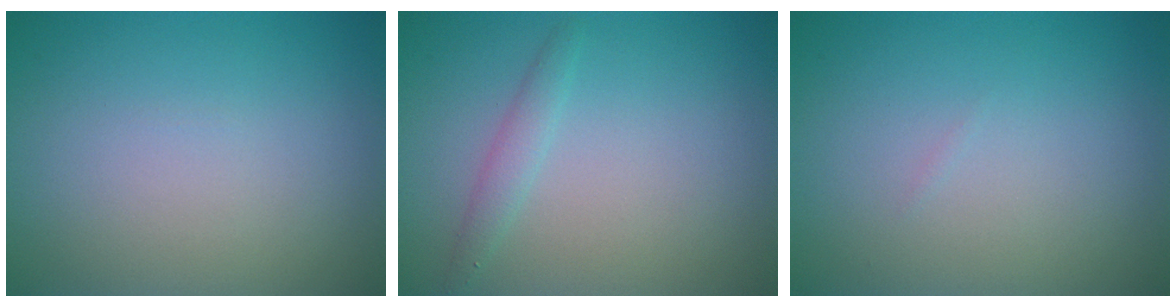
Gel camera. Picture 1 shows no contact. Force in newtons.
{"total": 1.4, "press": 1.4, "slide": 0.1}
{"total": 0.0}